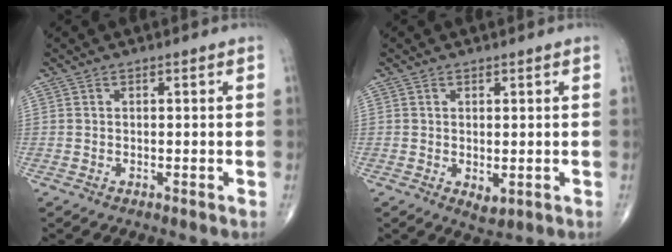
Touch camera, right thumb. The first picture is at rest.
{"total": 2.4, "force": [-0.2, 1.3, 2.0], "torque": [-0.026, -0.008, 0.003]}